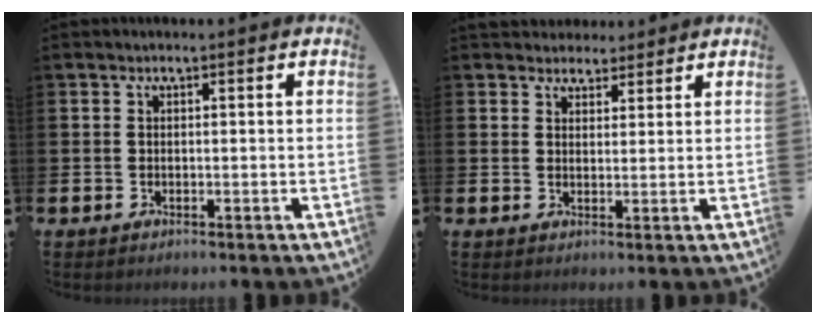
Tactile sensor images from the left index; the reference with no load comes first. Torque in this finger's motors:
{"motor_torque": [1.10, -1.04, 0.44, 0.03]}